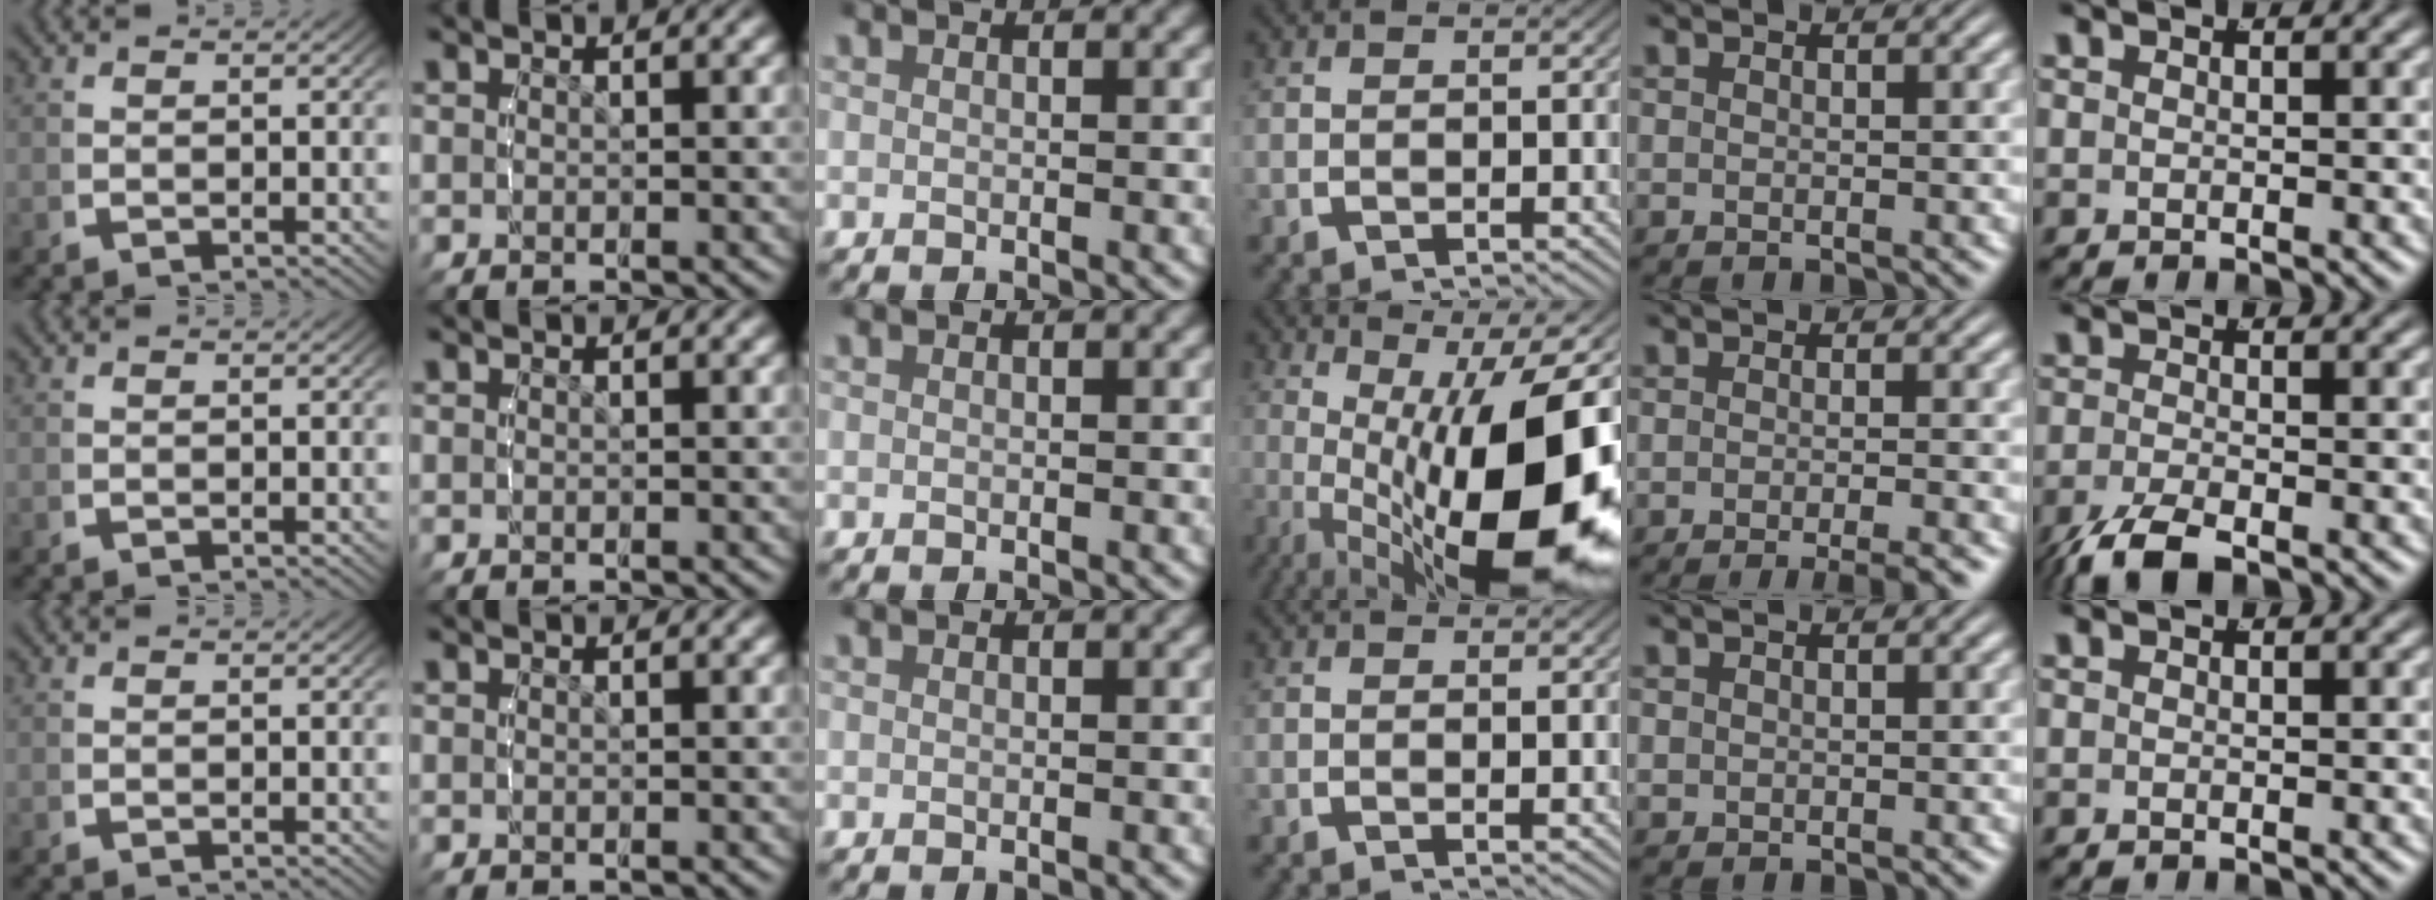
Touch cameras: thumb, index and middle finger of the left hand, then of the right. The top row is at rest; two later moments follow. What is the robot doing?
{"motion": "lift_and_place", "object": "glue stick"}